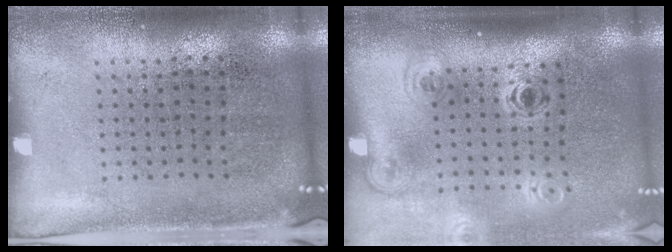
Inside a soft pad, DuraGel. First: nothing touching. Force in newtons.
{"total": 1.9, "press": 1.2, "slide": 1.4}